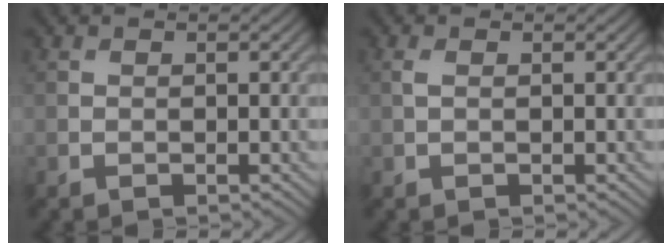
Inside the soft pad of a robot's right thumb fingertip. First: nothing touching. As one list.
[{"total": 0.7, "force": [0.2, 0.3, 0.6], "torque": [-0.019, 0.003, 0.003]}]